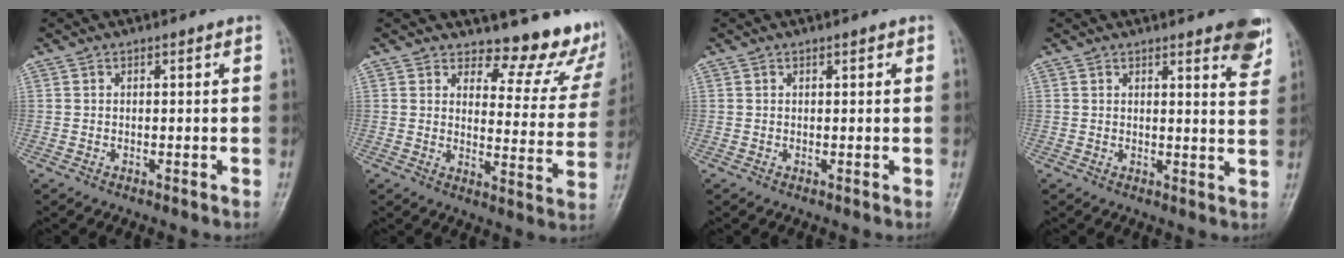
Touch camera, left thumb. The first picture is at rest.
{"total": 13.6, "force": [11.9, 5.0, 4.2], "torque": [-0.005, -0.112, 0.127]}
{"total": 0.8, "force": [0.5, 0.3, 0.6], "torque": [-0.006, -0.001, 0.006]}
{"total": 7.8, "force": [5.2, 1.9, 5.6], "torque": [-0.046, -0.026, 0.056]}